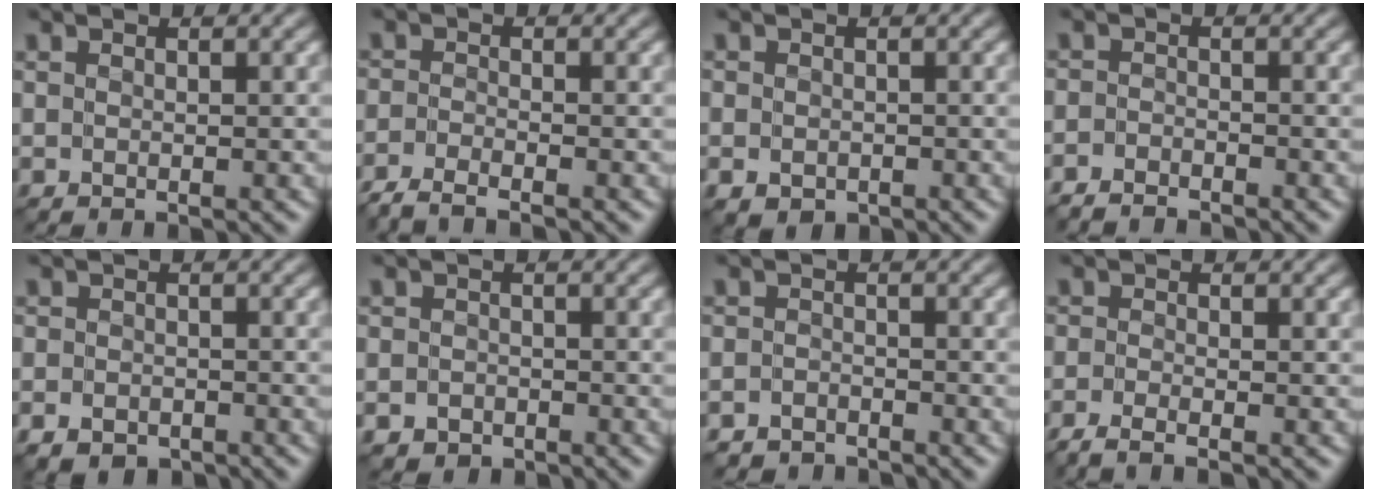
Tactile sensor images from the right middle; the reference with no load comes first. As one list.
[{"total": 2.7, "force": [-2.6, 0.1, 0.9], "torque": [-0.019, -0.006, -0.060]}, {"total": 1.6, "force": [-0.8, 1.2, 0.6], "torque": [-0.009, -0.009, -0.016]}, {"total": 2.7, "force": [-2.7, 0.3, 0.1], "torque": [-0.001, -0.005, -0.059]}, {"total": 2.3, "force": [-1.7, 1.4, 0.7], "torque": [-0.009, -0.004, -0.033]}, {"total": 1.5, "force": [-1.0, 1.1, 0.1], "torque": [0.006, 0.002, -0.020]}, {"total": 2.3, "force": [-2.2, 0.6, -0.5], "torque": [0.016, 0.001, -0.045]}, {"total": 2.2, "force": [-1.9, 0.2, 1.1], "torque": [-0.025, -0.006, -0.046]}]